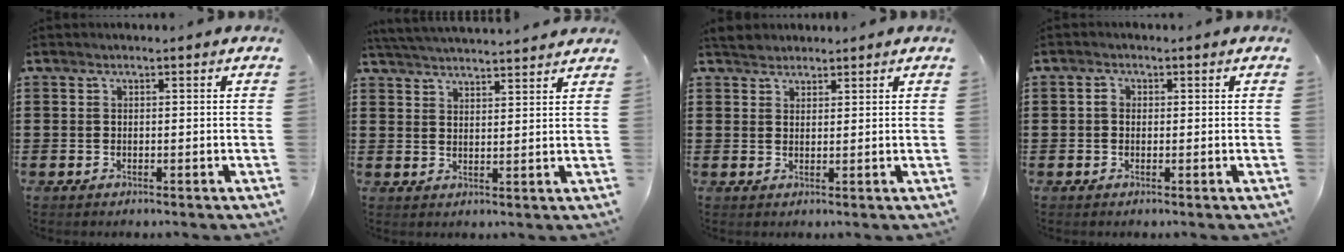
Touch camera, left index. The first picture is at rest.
{"total": 3.7, "force": [3.7, -0.5, 0.3], "torque": [-0.020, -0.017, 0.065]}
{"total": 2.0, "force": [1.8, 0.8, 0.0], "torque": [-0.005, 0.006, 0.036]}
{"total": 1.5, "force": [0.1, 1.2, 1.0], "torque": [-0.023, 0.009, 0.001]}